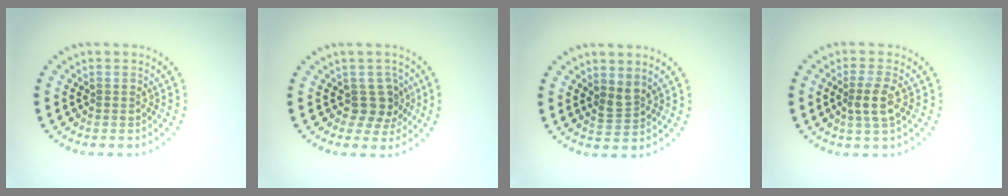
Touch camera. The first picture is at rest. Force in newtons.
{"total": 2.6, "press": 2.1, "slide": 1.6}
{"total": 1.7, "press": 1.3, "slide": 1.1}
{"total": 2.4, "press": 2.1, "slide": 1.0}